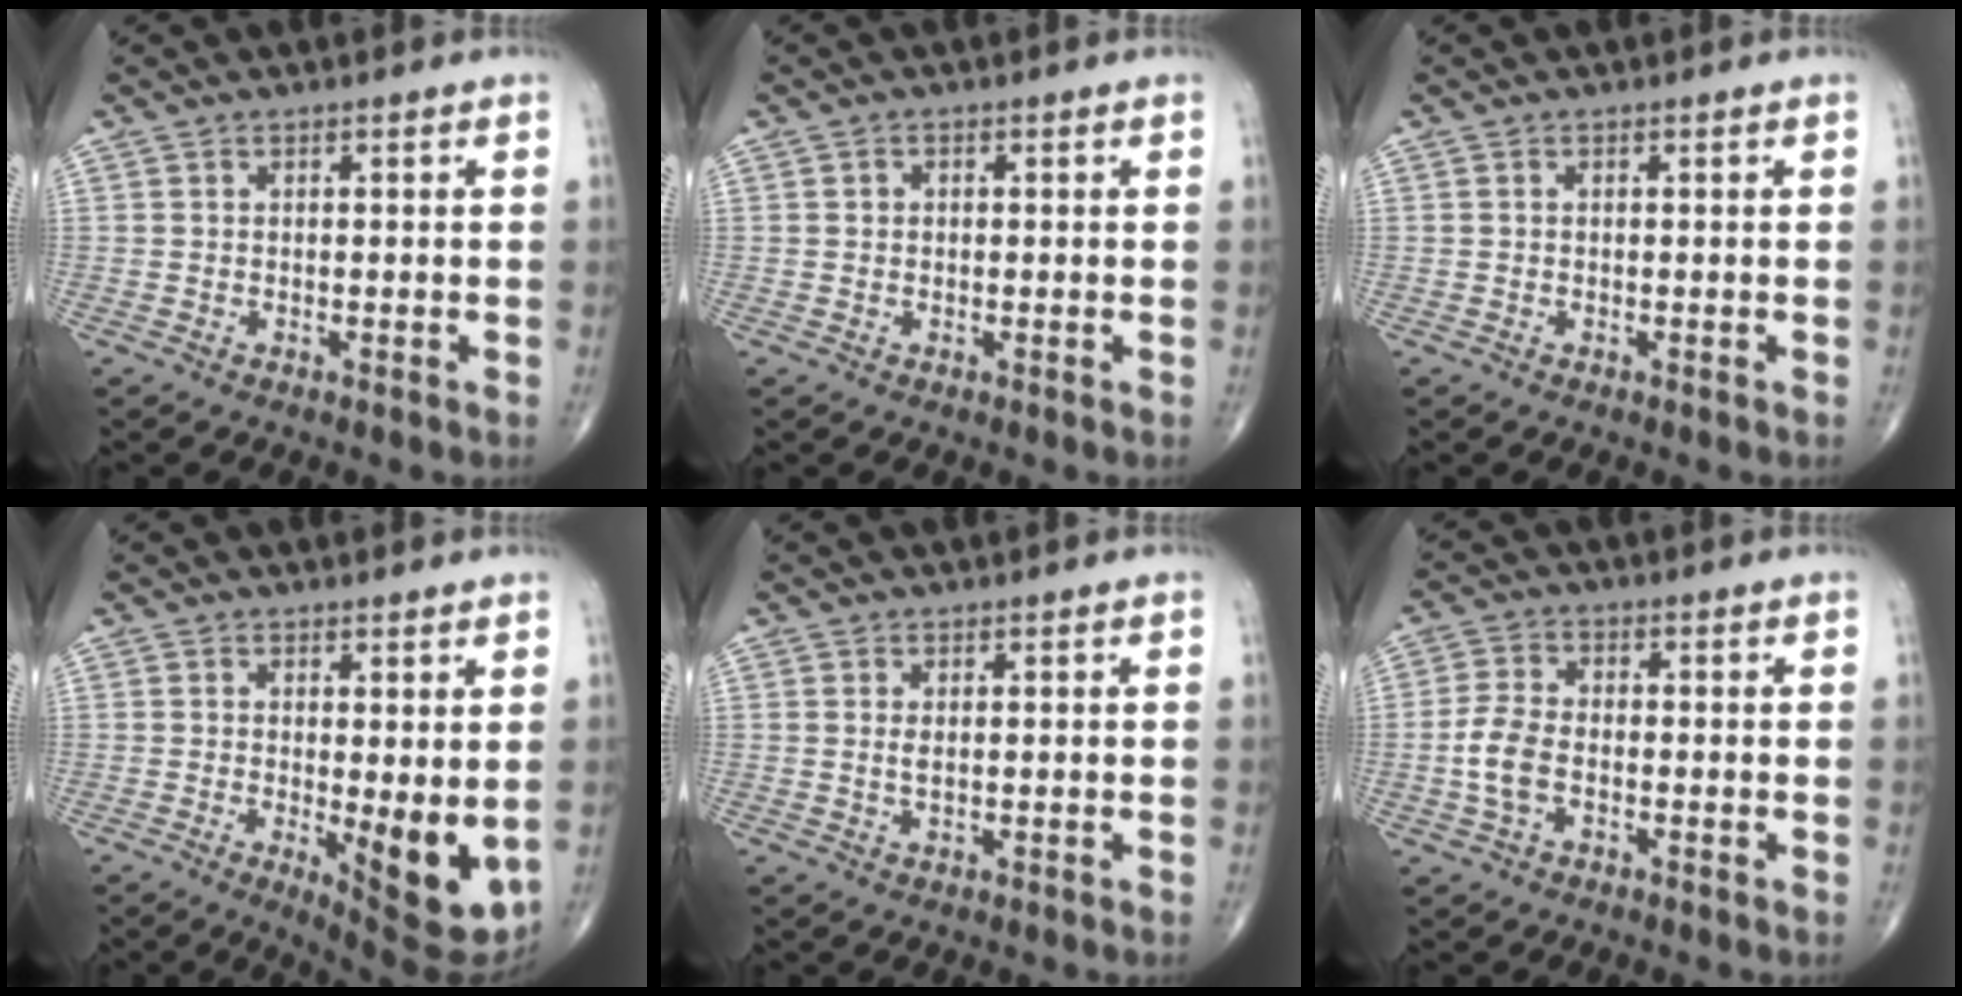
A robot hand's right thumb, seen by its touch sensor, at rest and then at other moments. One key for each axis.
{"total": 0.9, "fx": 0.1, "fy": 0.9, "fz": 0.4, "tx": -0.001, "ty": 0.003, "tz": 0.000}
{"total": 0.0}
{"total": 9.0, "fx": -0.8, "fy": 2.9, "fz": 8.5, "tx": -0.108, "ty": -0.024, "tz": -0.004}
{"total": 1.3, "fx": 0.3, "fy": 0.5, "fz": 1.2, "tx": -0.022, "ty": -0.004, "tz": 0.007}
{"total": 5.9, "fx": -1.5, "fy": 3.4, "fz": 4.6, "tx": -0.103, "ty": 0.015, "tz": -0.032}